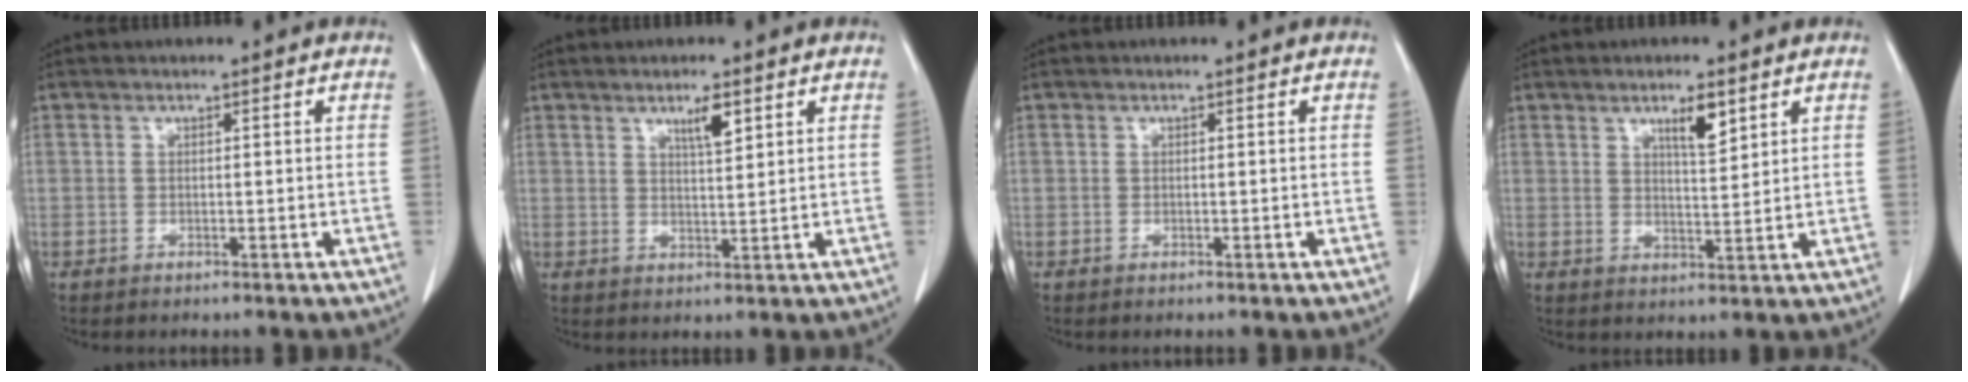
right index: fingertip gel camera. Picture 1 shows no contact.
{"total": 3.5, "force": [2.1, 0.5, 2.8], "torque": [-0.049, -0.003, 0.037]}
{"total": 0.0}
{"total": 4.5, "force": [2.7, 0.9, 3.5], "torque": [-0.061, -0.003, 0.046]}